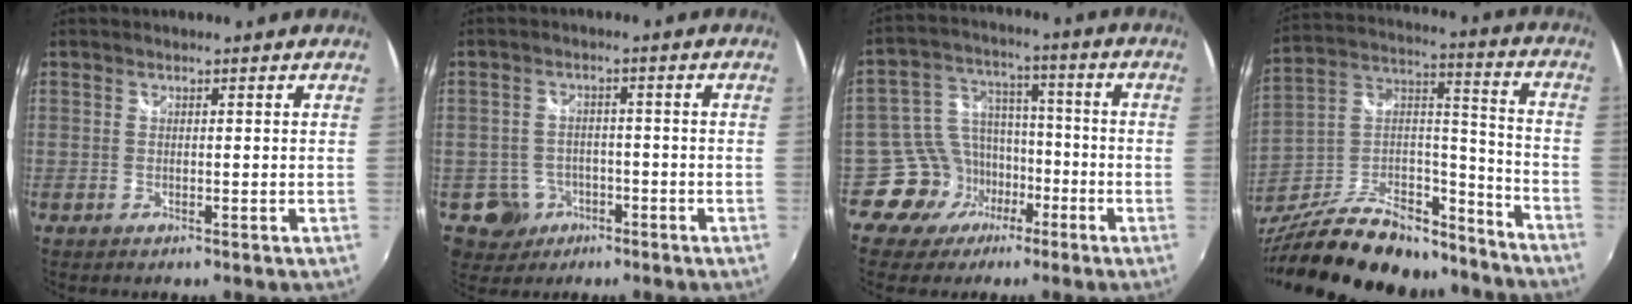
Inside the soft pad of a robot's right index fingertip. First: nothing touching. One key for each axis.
{"total": 6.3, "fx": -2.8, "fy": 5.6, "fz": 0.9, "tx": -0.036, "ty": 0.011, "tz": -0.032}
{"total": 10.6, "fx": -5.8, "fy": 8.8, "fz": 1.0, "tx": -0.030, "ty": 0.045, "tz": -0.090}
{"total": 27.8, "fx": -20.7, "fy": 12.0, "fz": 14.3, "tx": -0.275, "ty": 0.034, "tz": -0.312}